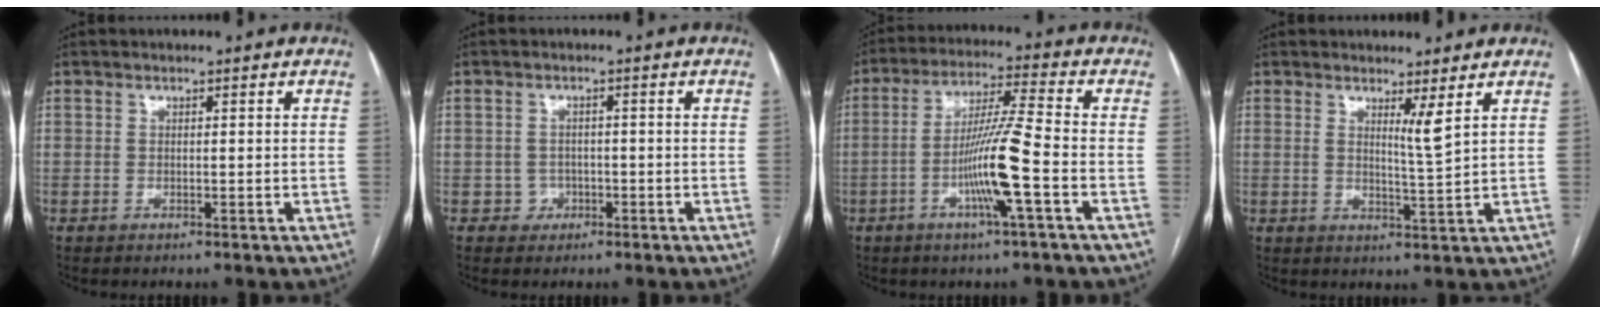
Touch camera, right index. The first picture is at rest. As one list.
[{"total": 2.1, "force": [-0.8, 2.0, 0.2], "torque": [0.007, 0.009, -0.014]}, {"total": 10.7, "force": [-3.4, -0.8, 10.1], "torque": [-0.197, -0.002, -0.066]}, {"total": 2.9, "force": [1.6, -0.7, 2.3], "torque": [-0.040, -0.017, 0.032]}]